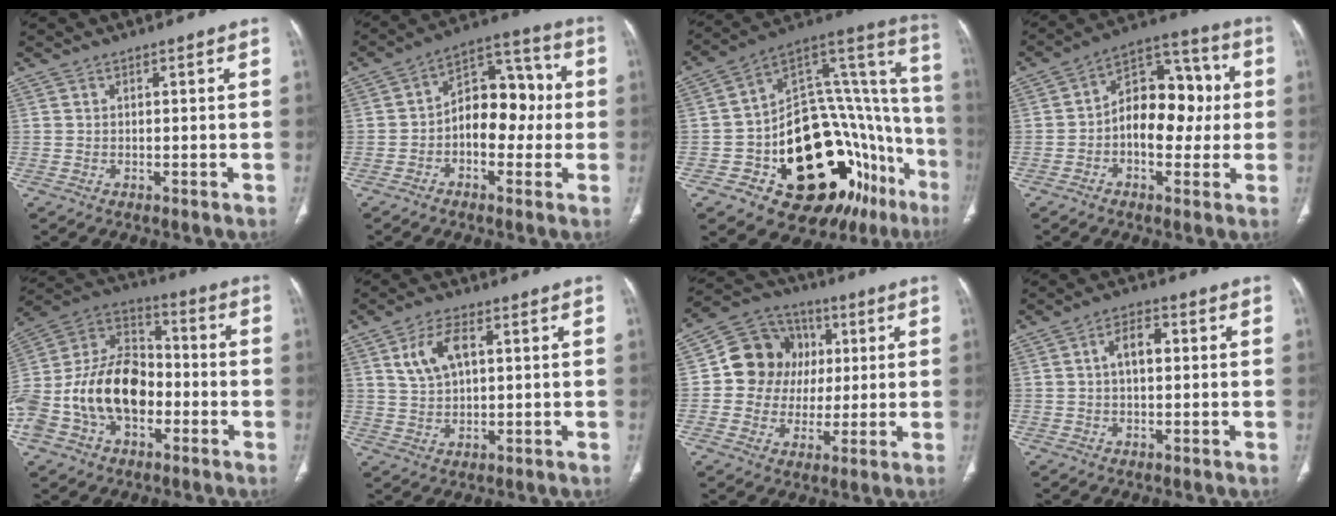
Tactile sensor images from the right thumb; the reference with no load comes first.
{"total": 12.6, "force": [-0.8, 8.1, 9.6], "torque": [-0.097, 0.042, -0.025]}
{"total": 32.3, "force": [-14.1, 15.6, 24.5], "torque": [-0.218, 0.119, -0.200]}
{"total": 14.5, "force": [-0.4, 9.3, 11.2], "torque": [-0.123, 0.039, -0.013]}
{"total": 22.6, "force": [-5.1, 15.5, 15.7], "torque": [-0.306, 0.057, -0.087]}
{"total": 7.1, "force": [2.4, 3.9, 5.5], "torque": [-0.106, 0.000, 0.051]}
{"total": 13.6, "force": [1.9, 12.3, 5.6], "torque": [-0.053, 0.015, 0.028]}
{"total": 5.0, "force": [0.6, 2.7, 4.2], "torque": [-0.070, 0.014, 0.006]}